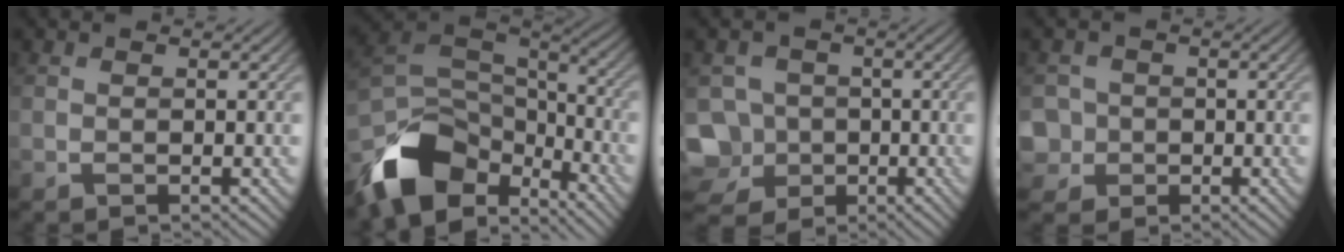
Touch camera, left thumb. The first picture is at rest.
{"total": 14.1, "force": [-8.2, 7.8, 8.4], "torque": [-0.206, -0.021, -0.145]}
{"total": 9.7, "force": [-3.8, 8.5, 2.6], "torque": [-0.089, -0.026, -0.082]}
{"total": 4.4, "force": [-0.8, 4.3, 0.7], "torque": [-0.027, 0.001, -0.038]}